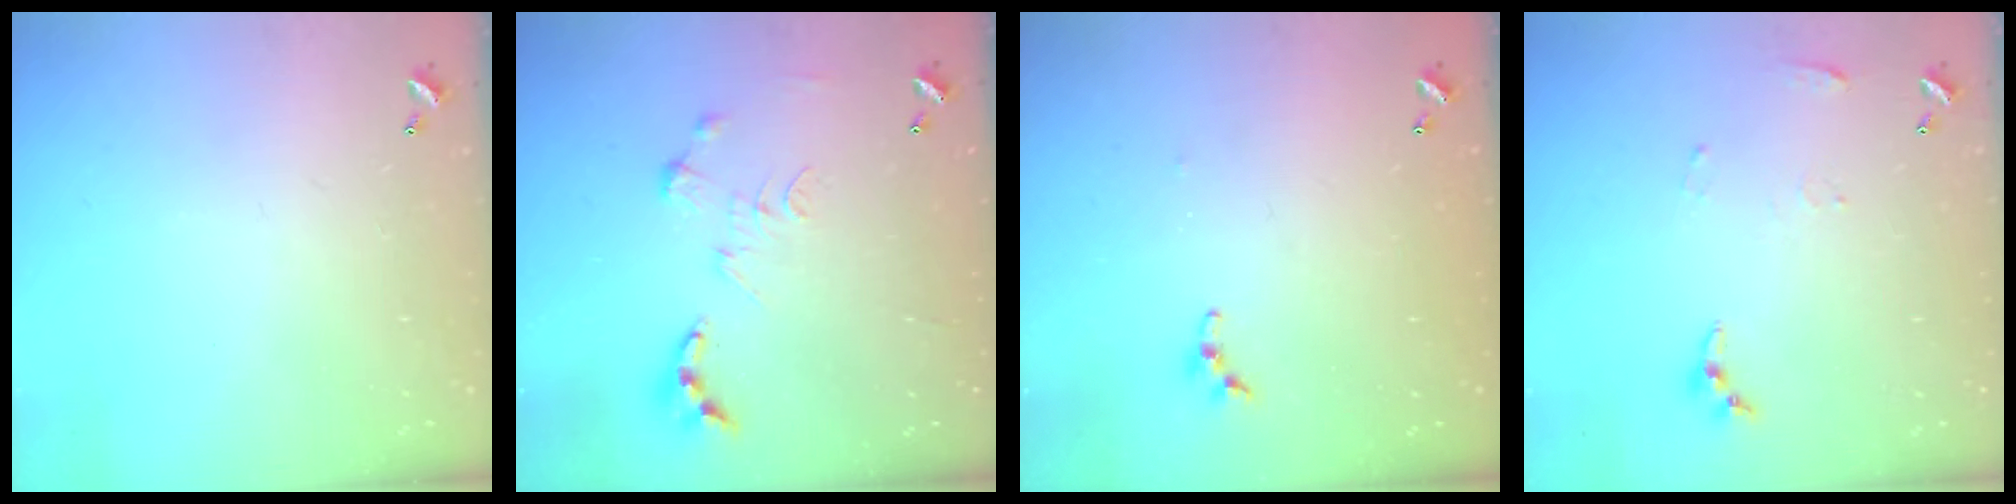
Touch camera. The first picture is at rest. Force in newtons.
{"total": 0.0}
{"total": 4.9, "press": 4.8, "slide": 0.2}
{"total": 4.3, "press": 4.3, "slide": 0.5}